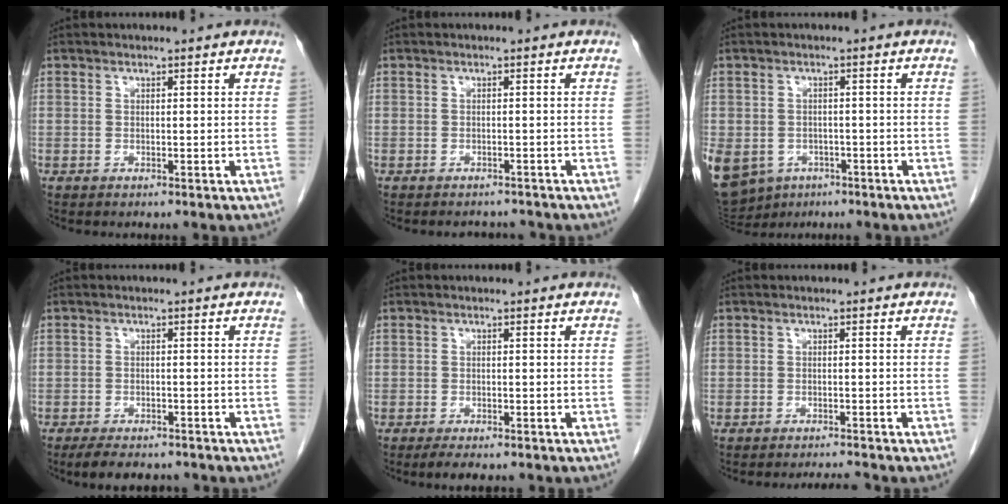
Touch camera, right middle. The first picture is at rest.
{"total": 2.3, "force": [-2.2, 0.6, 0.0], "torque": [0.002, -0.005, -0.028]}
{"total": 18.5, "force": [-8.6, 14.7, 7.4], "torque": [-0.255, -0.014, -0.117]}
{"total": 6.1, "force": [-5.1, 2.1, 2.7], "torque": [-0.043, -0.009, -0.071]}
{"total": 2.8, "force": [-2.2, 0.7, 1.7], "torque": [-0.030, -0.009, -0.030]}
{"total": 2.2, "force": [-2.0, -0.8, 0.2], "torque": [-0.006, -0.012, -0.029]}